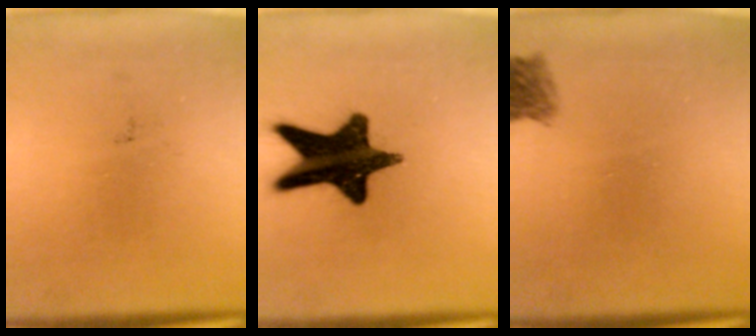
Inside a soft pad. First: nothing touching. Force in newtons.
{"total": 16.7}
{"total": 2.6}